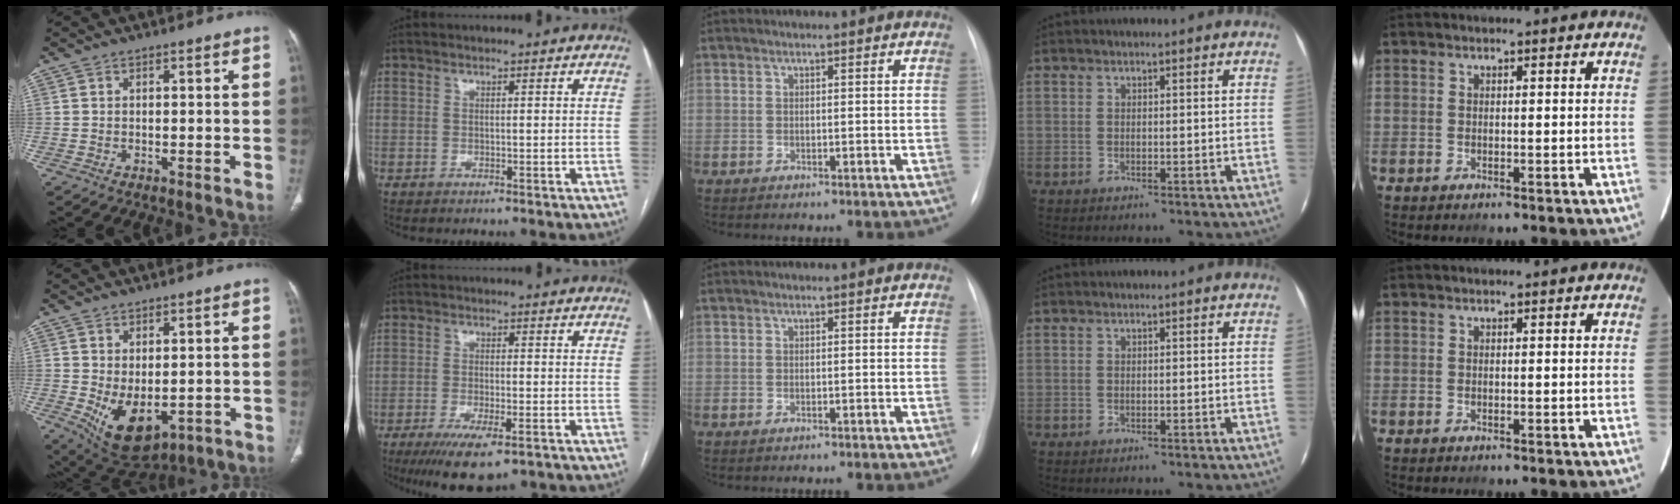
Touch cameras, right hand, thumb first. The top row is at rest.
{"thumb": {"total": 9.7, "force": [-1.7, 5.5, 7.8], "torque": [-0.118, -0.010, 0.000]}, "index": {"total": 8.8, "force": [-5.7, 1.9, 6.4], "torque": [-0.106, -0.019, -0.087]}}